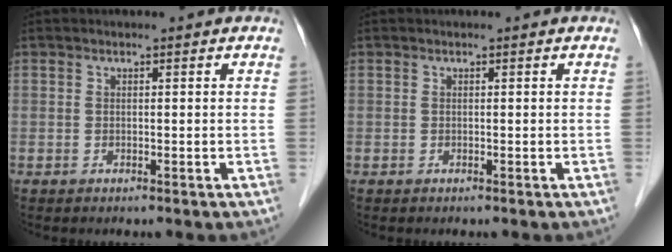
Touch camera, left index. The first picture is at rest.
{"total": 0.0}